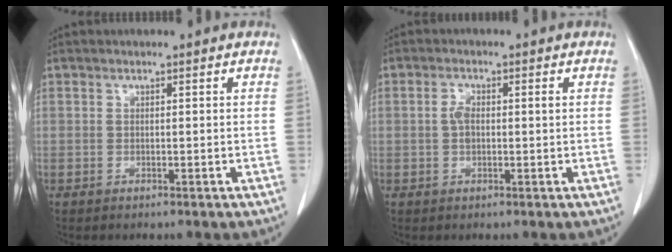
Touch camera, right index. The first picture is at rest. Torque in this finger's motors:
{"motor_torque": [0.09, 0.04, 0.06, 0.03]}